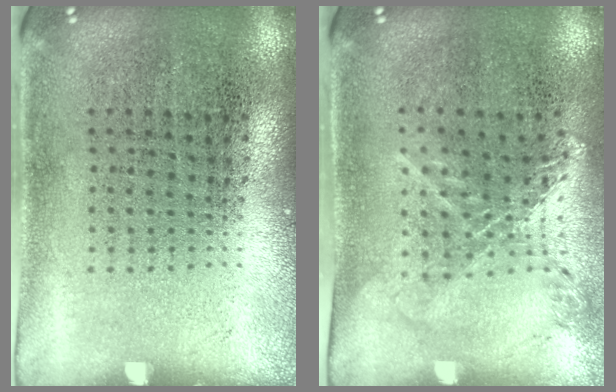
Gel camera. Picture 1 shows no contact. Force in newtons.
{"total": 1.1, "press": 1.1, "slide": 0.3}